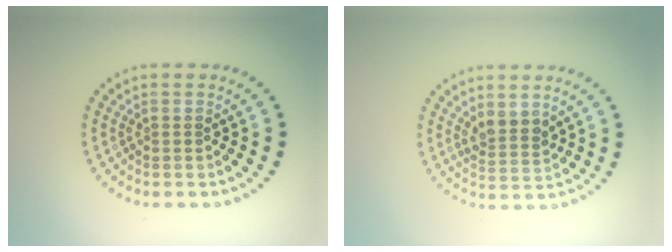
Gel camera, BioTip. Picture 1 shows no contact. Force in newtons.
{"total": 2.2, "press": 1.8, "slide": 1.2}